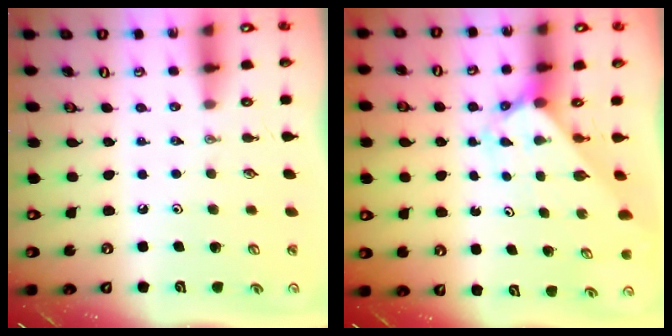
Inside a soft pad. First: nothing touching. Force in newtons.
{"total": 2.0, "press": 2.0, "slide": 0.1}